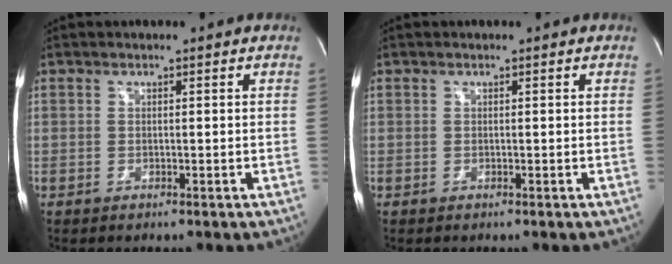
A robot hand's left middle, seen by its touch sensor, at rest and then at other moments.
{"total": 0.0}